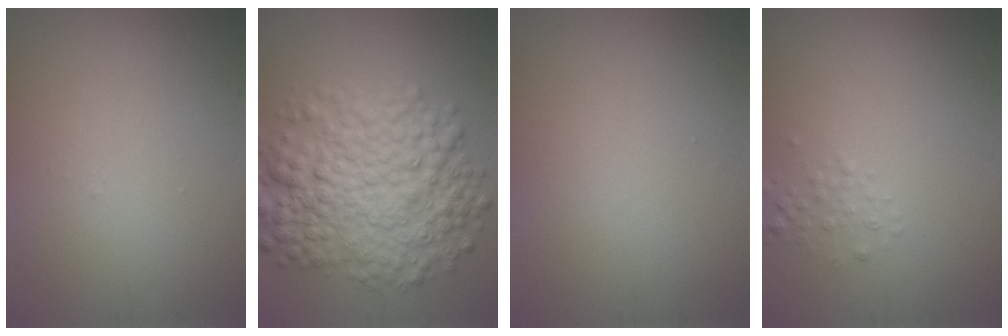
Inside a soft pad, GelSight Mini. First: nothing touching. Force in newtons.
{"total": 8.8, "press": 8.8, "slide": 0.1}
{"total": 0.0}
{"total": 1.2, "press": 1.2, "slide": 0.1}